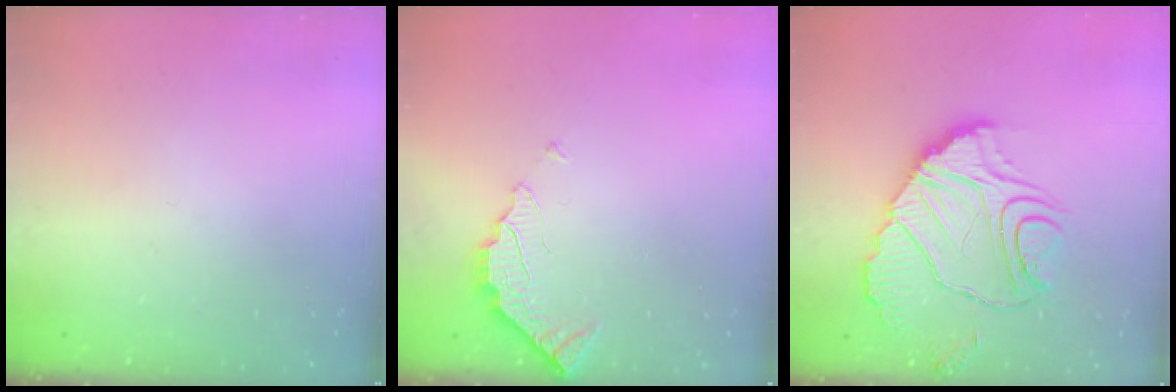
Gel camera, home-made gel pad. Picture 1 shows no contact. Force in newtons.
{"total": 2.3, "press": 2.3, "slide": 0.2}
{"total": 13.2, "press": 13.2, "slide": 1.1}